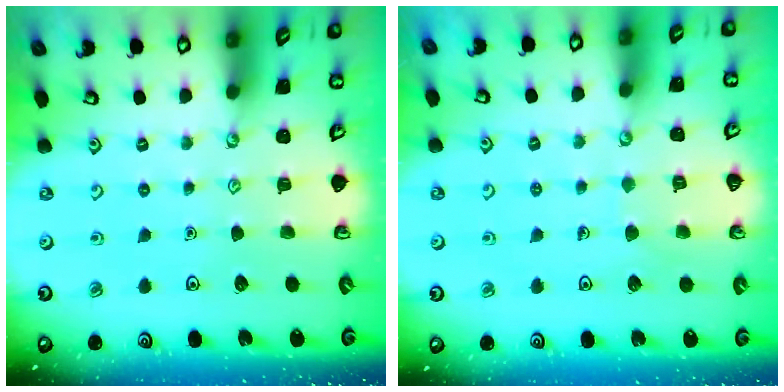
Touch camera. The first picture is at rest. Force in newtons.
{"total": 4.6, "press": 4.6, "slide": 0.3}